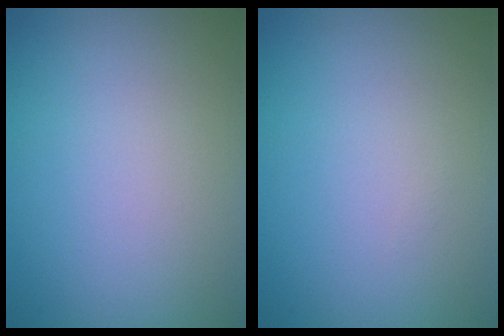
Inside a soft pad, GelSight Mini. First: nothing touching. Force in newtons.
{"total": 0.0}